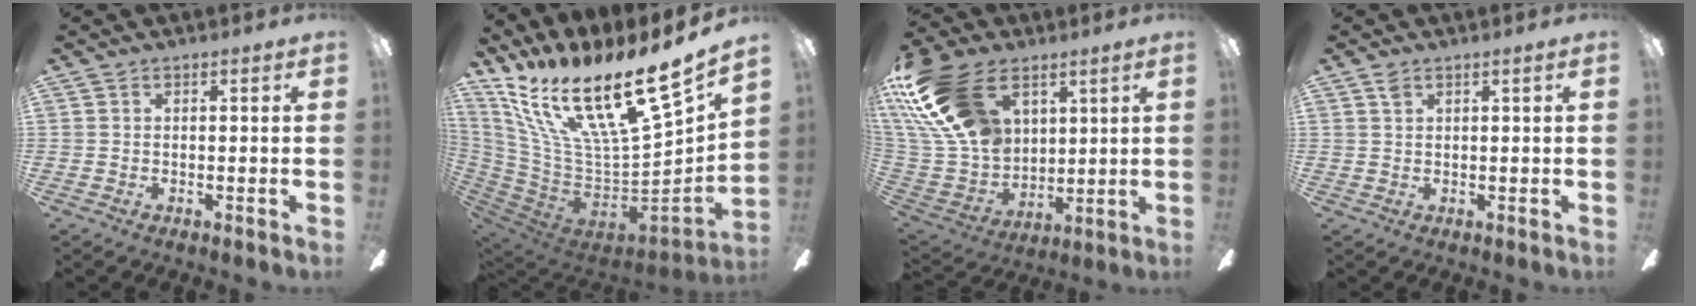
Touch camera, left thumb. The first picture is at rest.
{"total": 25.1, "force": [15.9, 7.1, 18.1], "torque": [-0.320, -0.127, 0.281]}
{"total": 24.8, "force": [11.8, 15.2, 15.6], "torque": [-0.354, -0.044, 0.214]}
{"total": 1.4, "force": [1.0, 0.4, 0.9], "torque": [-0.021, 0.003, 0.017]}